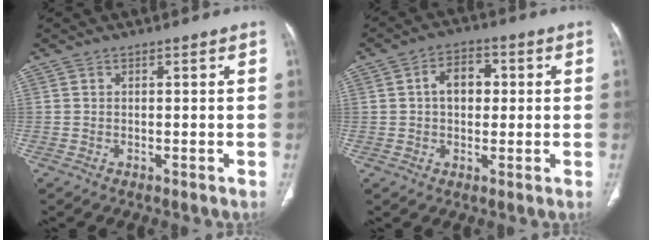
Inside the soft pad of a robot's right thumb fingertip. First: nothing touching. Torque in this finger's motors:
{"motor_torque": [1.15, 1.03, 0.19, -0.50, 0.19]}